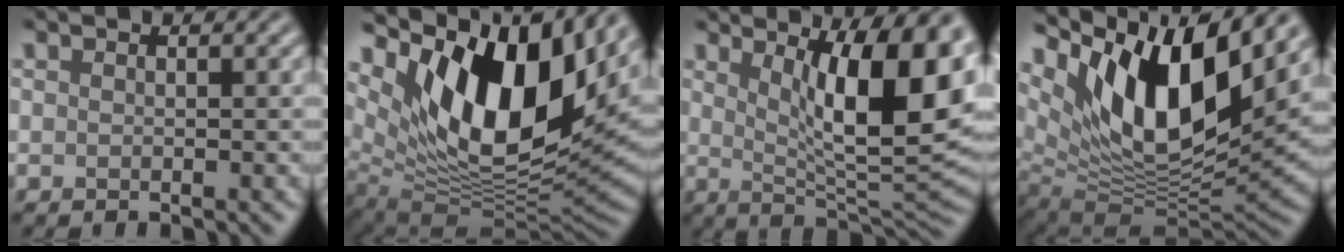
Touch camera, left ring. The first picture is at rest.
{"total": 14.9, "force": [6.6, 7.1, 11.4], "torque": [-0.188, 0.001, 0.115]}
{"total": 12.6, "force": [3.7, 3.8, 11.4], "torque": [-0.146, -0.011, 0.058]}
{"total": 13.6, "force": [6.3, 5.6, 10.7], "torque": [-0.178, -0.009, 0.120]}